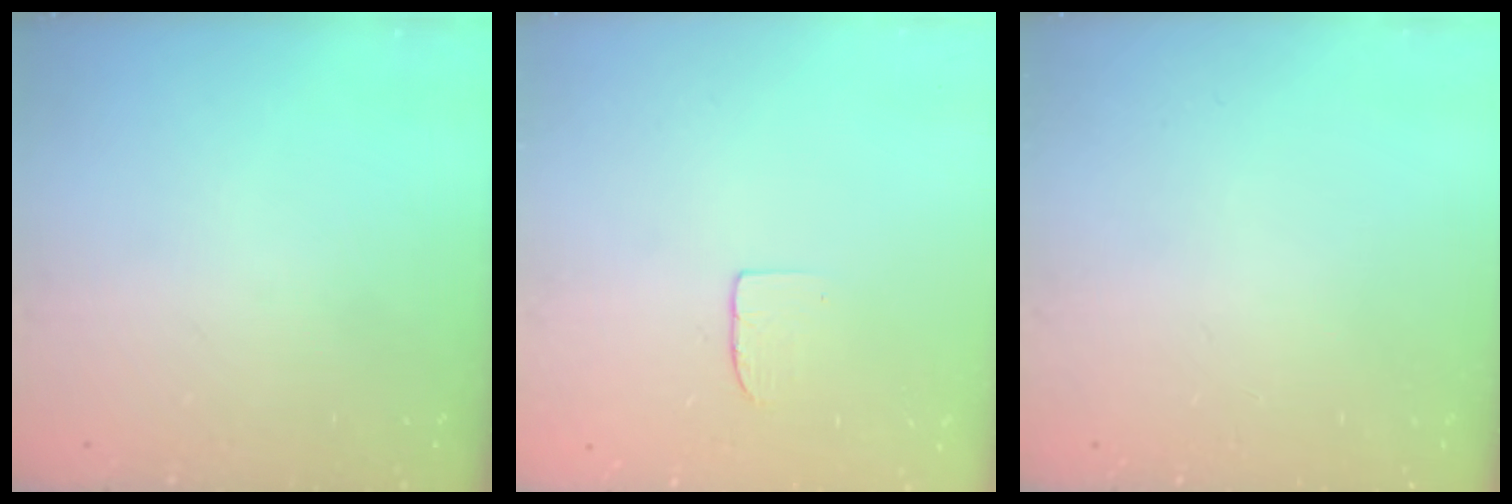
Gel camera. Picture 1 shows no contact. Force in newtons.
{"total": 3.7, "press": 3.7, "slide": 0.3}
{"total": 0.0}